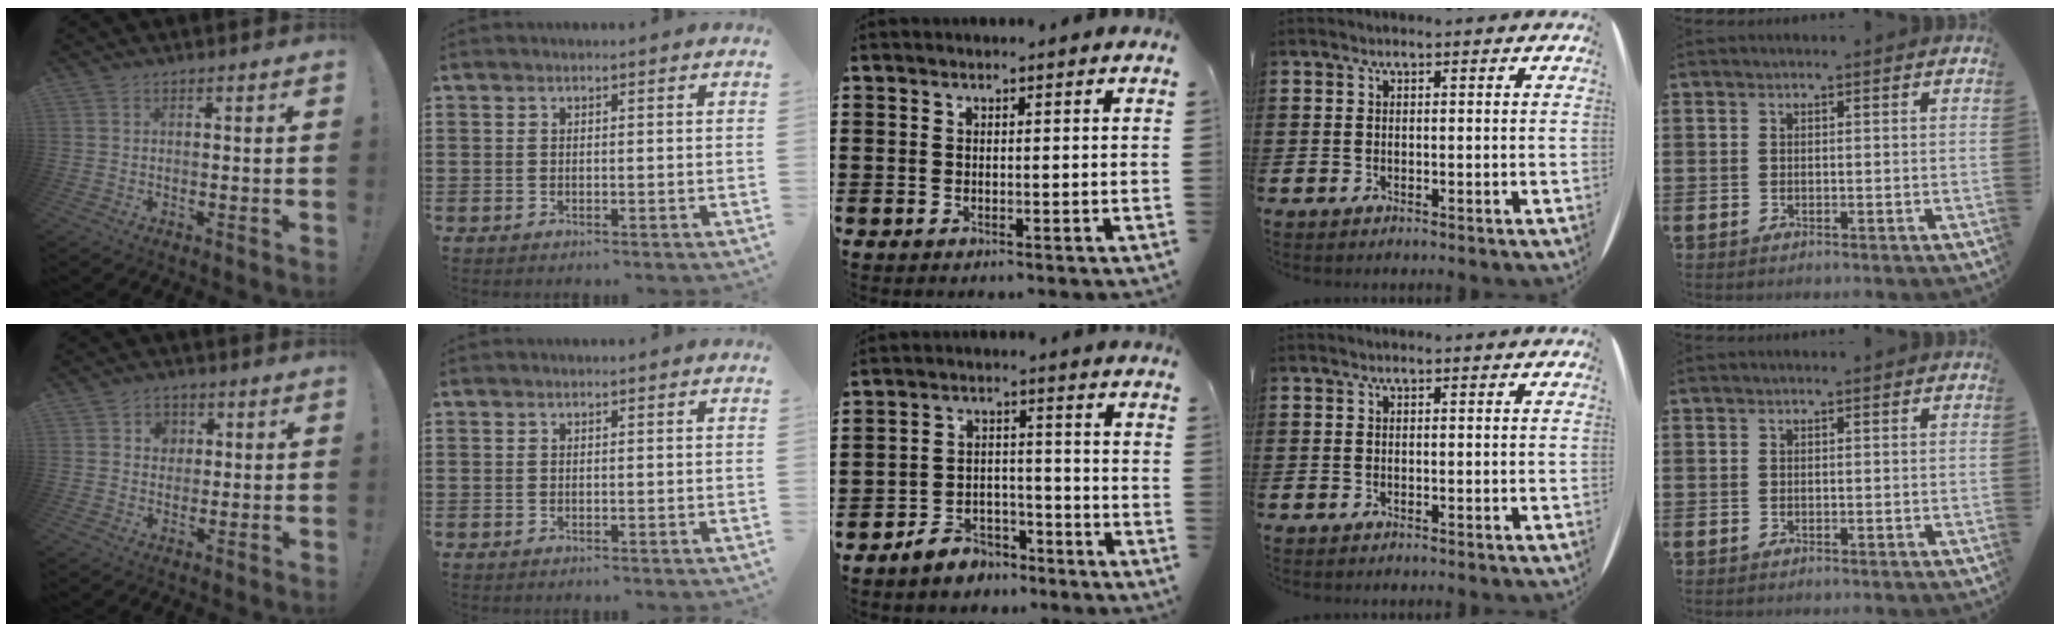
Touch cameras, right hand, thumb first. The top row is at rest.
{"thumb": {"total": 5.1, "force": [1.5, 4.5, 1.8], "torque": [-0.014, -0.003, 0.024]}, "middle": {"total": 4.9, "force": [-4.6, 1.8, 0.4], "torque": [-0.011, 0.013, -0.092]}}